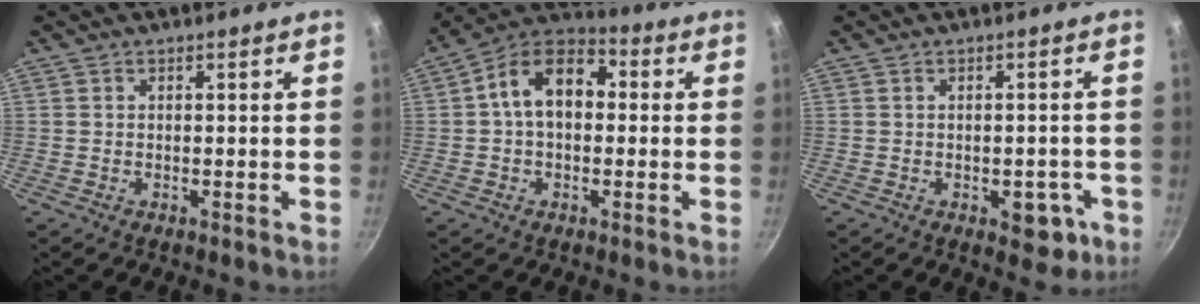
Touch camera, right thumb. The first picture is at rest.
{"total": 12.4, "force": [1.2, 8.4, 9.1], "torque": [-0.112, 0.036, -0.002]}
{"total": 5.4, "force": [-2.0, 3.2, 3.9], "torque": [-0.022, 0.010, -0.018]}